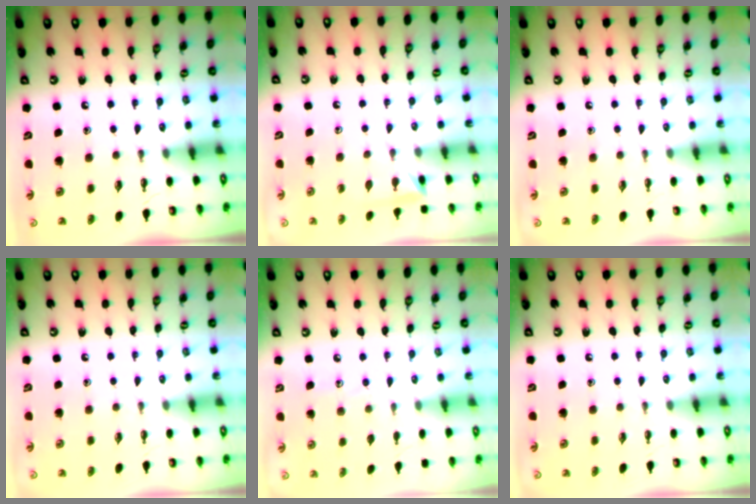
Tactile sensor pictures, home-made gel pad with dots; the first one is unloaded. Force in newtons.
{"total": 2.9, "press": 2.9, "slide": 0.3}
{"total": 0.0}
{"total": 0.0}
{"total": 5.3, "press": 5.3, "slide": 0.6}
{"total": 0.0}